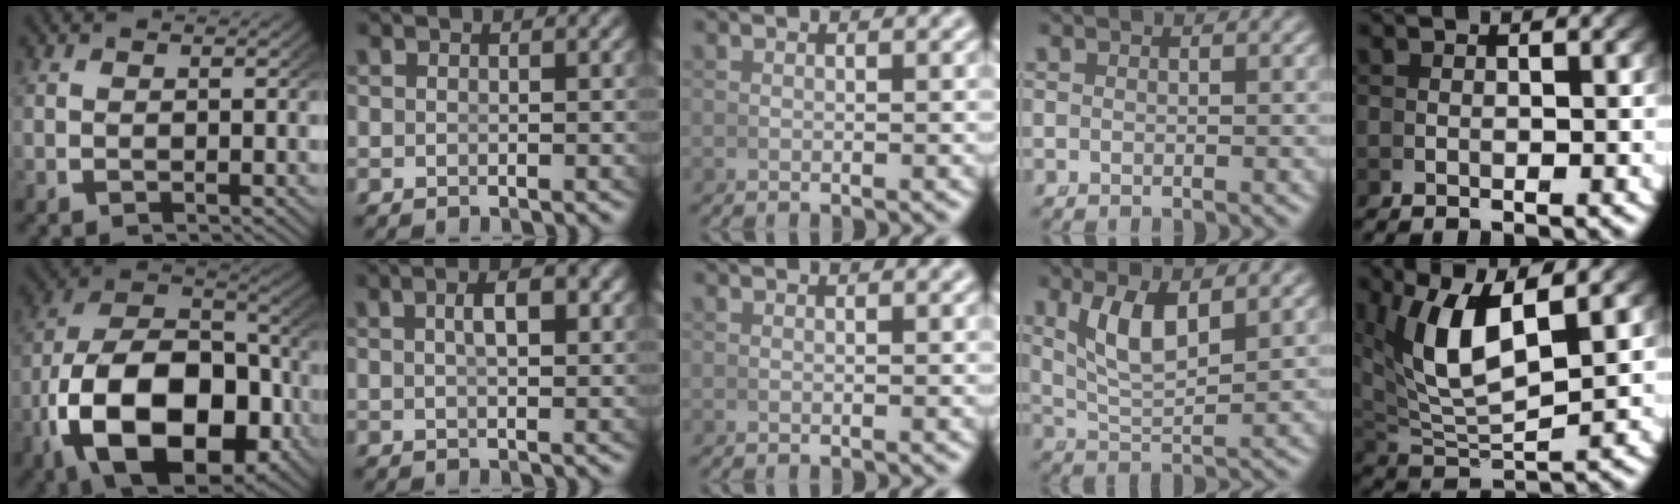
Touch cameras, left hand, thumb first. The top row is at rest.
{"thumb": {"total": 19.8, "force": [-4.0, 12.8, 14.6], "torque": [-0.313, -0.076, -0.033]}, "index": {"total": 2.7, "force": [0.5, 0.6, 2.6], "torque": [-0.031, 0.003, 0.012]}, "ring": {"total": 4.7, "force": [1.7, 2.0, 3.8], "torque": [-0.086, -0.016, 0.044]}, "little": {"total": 7.0, "force": [2.3, 3.2, 5.8], "torque": [-0.135, -0.007, 0.056]}}